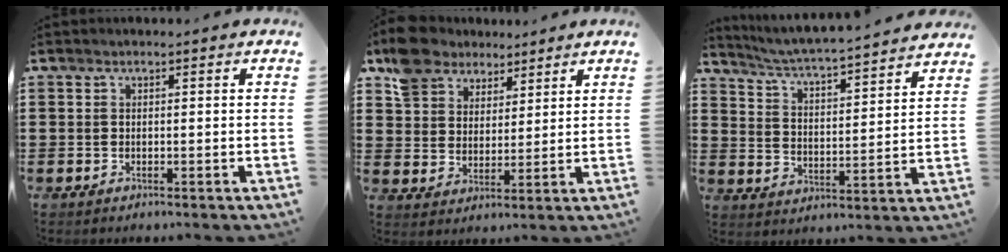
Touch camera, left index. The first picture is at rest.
{"total": 7.2, "force": [6.0, 4.0, 0.6], "torque": [-0.041, -0.014, 0.115]}
{"total": 4.5, "force": [4.4, -0.1, 0.9], "torque": [-0.040, -0.036, 0.069]}